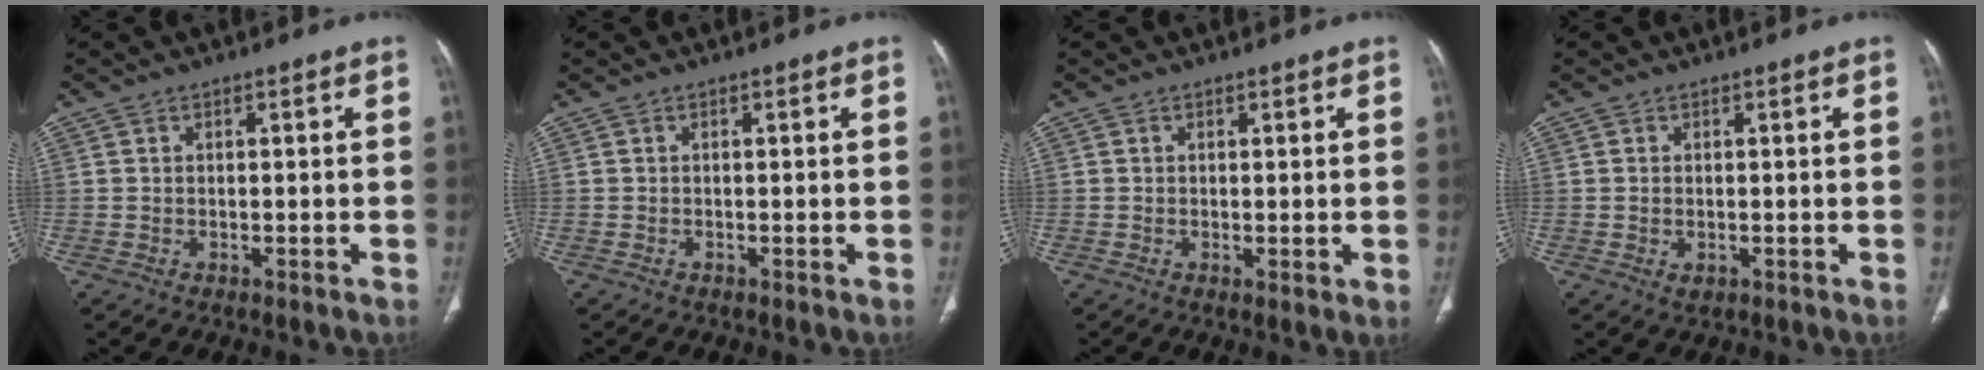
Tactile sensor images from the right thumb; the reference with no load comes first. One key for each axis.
{"total": 0.0}
{"total": 1.3, "fx": 0.0, "fy": 0.2, "fz": 1.3, "tx": -0.028, "ty": -0.008, "tz": 0.000}
{"total": 1.3, "fx": -0.3, "fy": 0.8, "fz": 1.0, "tx": -0.021, "ty": -0.003, "tz": -0.002}